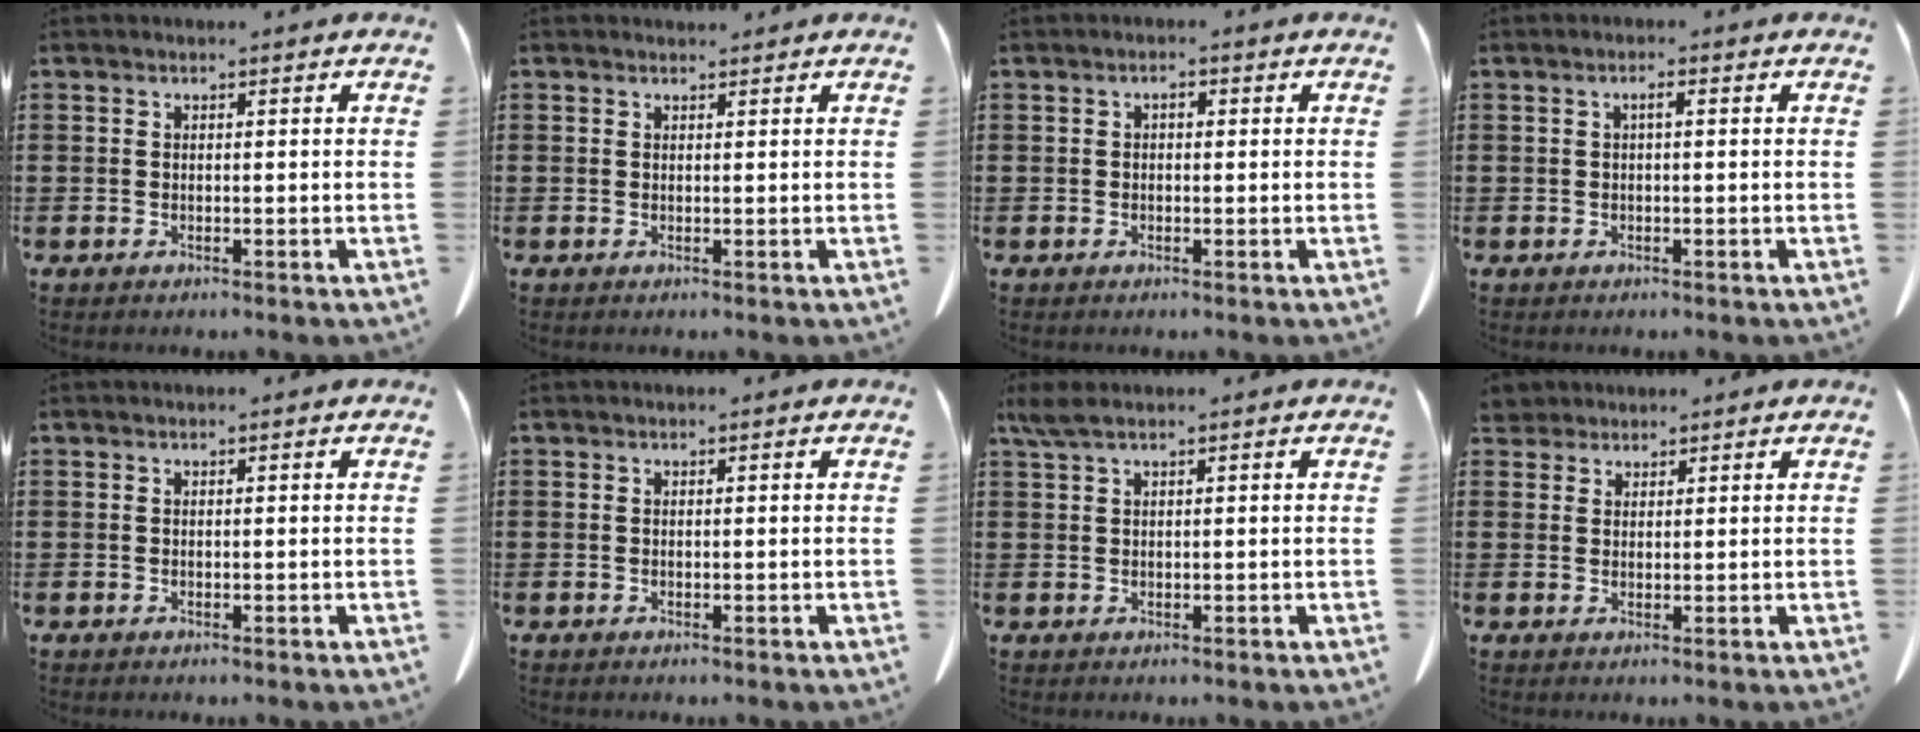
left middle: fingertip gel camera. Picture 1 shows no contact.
{"total": 0.7, "force": [0.6, 0.2, 0.1], "torque": [-0.003, 0.001, 0.012]}
{"total": 1.2, "force": [0.0, 0.6, 1.0], "torque": [-0.021, 0.003, -0.001]}
{"total": 1.3, "force": [0.0, 0.2, 1.3], "torque": [-0.023, 0.000, -0.001]}
{"total": 0.0}
{"total": 0.0}
{"total": 2.1, "force": [1.2, 0.3, 1.7], "torque": [-0.037, -0.002, 0.024]}
{"total": 2.6, "force": [2.3, 1.1, 0.4], "torque": [-0.018, 0.003, 0.046]}